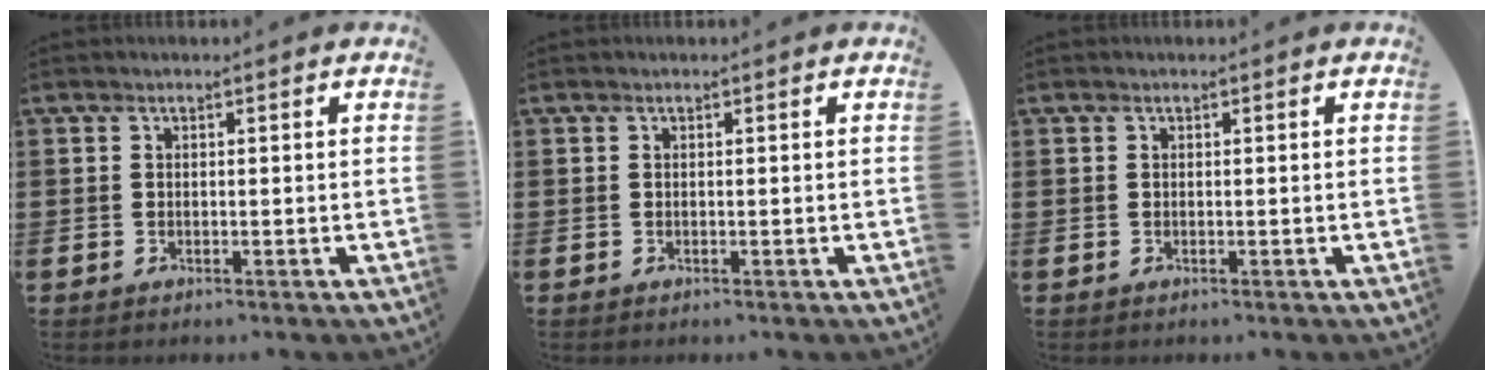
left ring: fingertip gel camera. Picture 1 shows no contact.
{"total": 0.0}
{"total": 0.0}